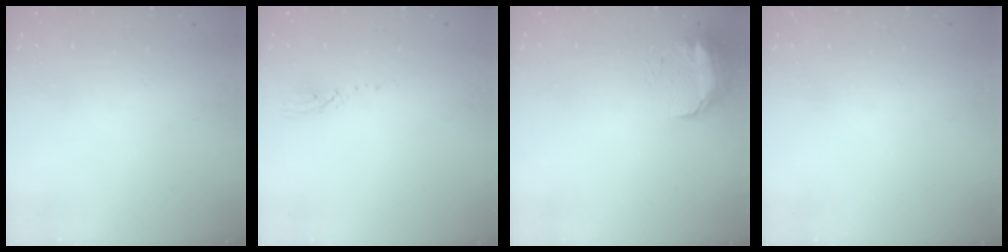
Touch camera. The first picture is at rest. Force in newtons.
{"total": 3.2, "press": 3.2, "slide": 0.2}
{"total": 8.9, "press": 8.8, "slide": 1.1}
{"total": 0.0}